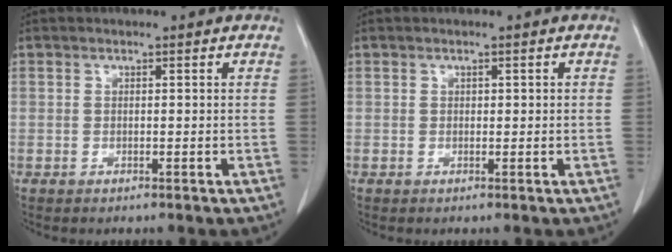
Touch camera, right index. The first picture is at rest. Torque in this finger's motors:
{"motor_torque": [-0.29, 0.06, -0.02, -0.01]}